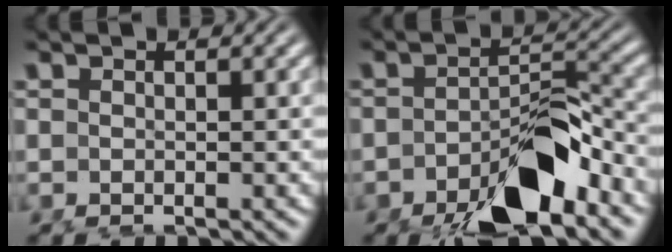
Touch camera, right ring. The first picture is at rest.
{"total": 7.7, "force": [-4.8, 2.8, 5.3], "torque": [-0.076, -0.020, -0.067]}